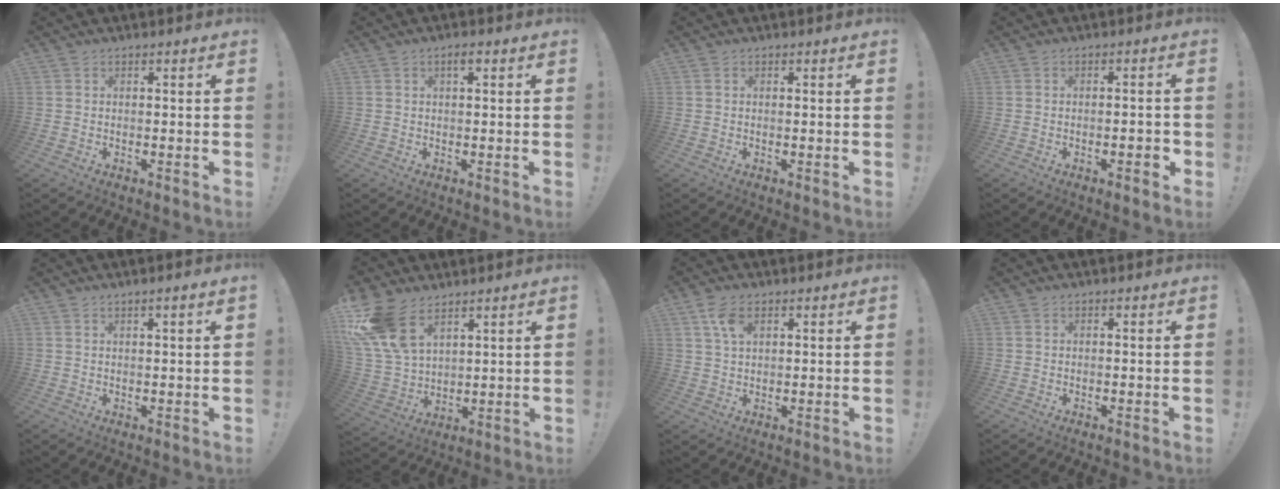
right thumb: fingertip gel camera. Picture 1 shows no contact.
{"total": 1.7, "force": [0.8, 0.4, 1.5], "torque": [-0.027, 0.003, 0.012]}
{"total": 0.6, "force": [0.3, 0.0, 0.6], "torque": [-0.007, -0.002, 0.004]}
{"total": 3.2, "force": [-1.4, 1.0, 2.7], "torque": [-0.035, 0.008, -0.023]}
{"total": 1.6, "force": [0.8, -0.4, 1.3], "torque": [-0.025, -0.001, 0.013]}
{"total": 14.8, "force": [8.8, 8.4, 8.3], "torque": [-0.168, -0.048, 0.172]}
{"total": 5.4, "force": [2.7, 2.7, 3.8], "torque": [-0.064, -0.008, 0.048]}
{"total": 0.0}